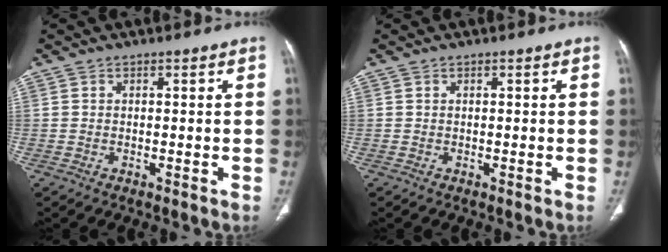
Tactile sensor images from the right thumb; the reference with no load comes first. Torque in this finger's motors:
{"motor_torque": [-0.01, 0.01, -0.05, 0.03, 0.01]}